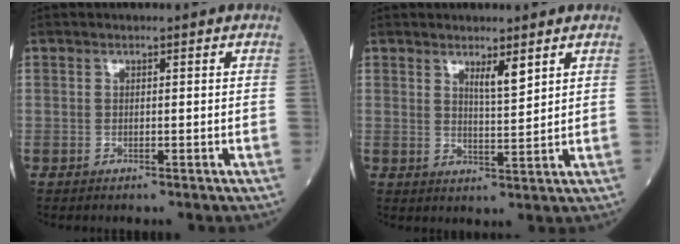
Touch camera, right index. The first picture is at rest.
{"total": 3.2, "force": [2.2, 0.2, 2.3], "torque": [-0.043, -0.009, 0.040]}